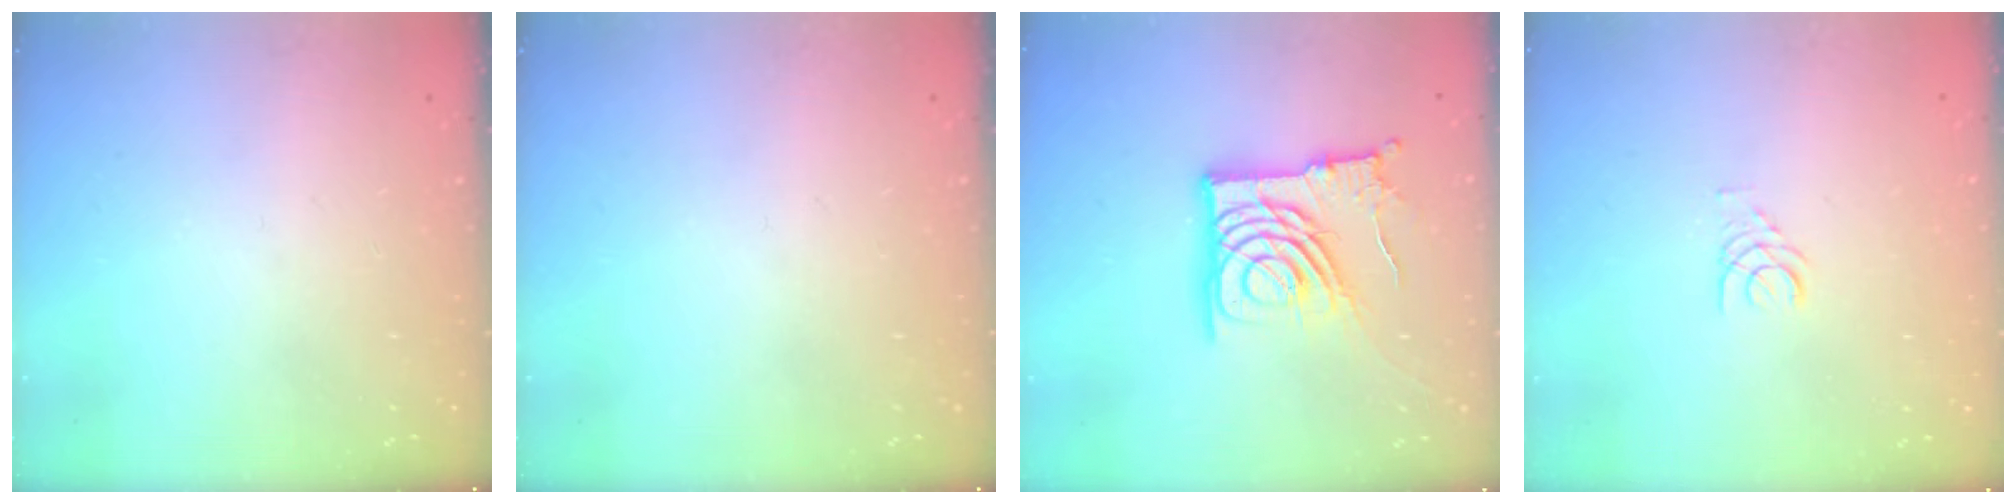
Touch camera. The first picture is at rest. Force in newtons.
{"total": 0.0}
{"total": 15.5, "press": 15.5, "slide": 1.2}
{"total": 1.4, "press": 1.4, "slide": 0.2}